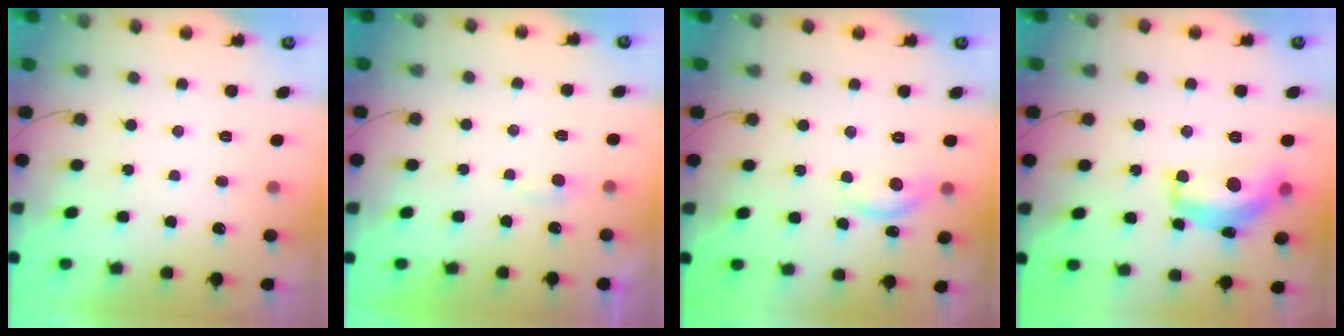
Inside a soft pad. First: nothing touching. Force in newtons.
{"total": 2.4, "press": 2.4, "slide": 0.2}
{"total": 10.0, "press": 10.0, "slide": 0.6}
{"total": 15.3, "press": 15.2, "slide": 0.8}